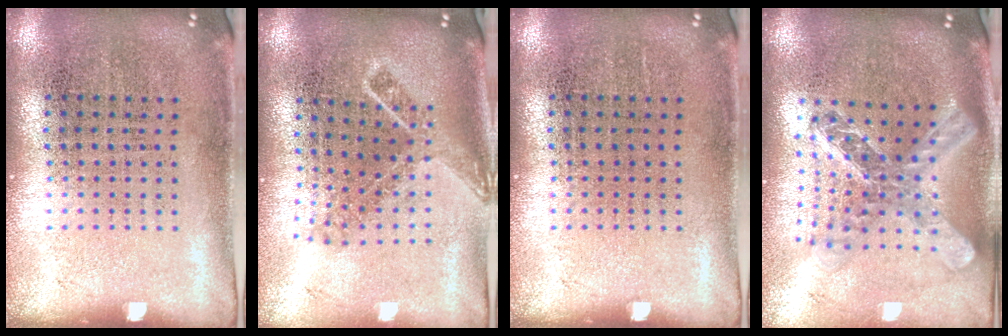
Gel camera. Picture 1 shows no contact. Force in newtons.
{"total": 1.8, "press": 1.3, "slide": 1.3}
{"total": 0.0}
{"total": 2.4, "press": 1.9, "slide": 1.4}